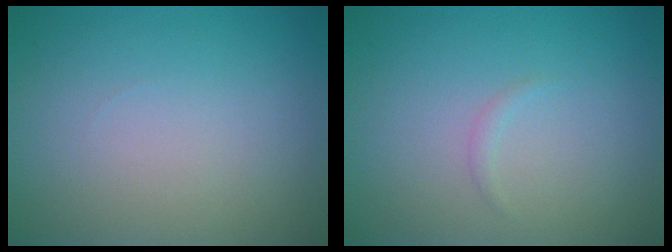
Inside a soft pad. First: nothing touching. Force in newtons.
{"total": 0.6, "press": 0.6, "slide": 0.1}